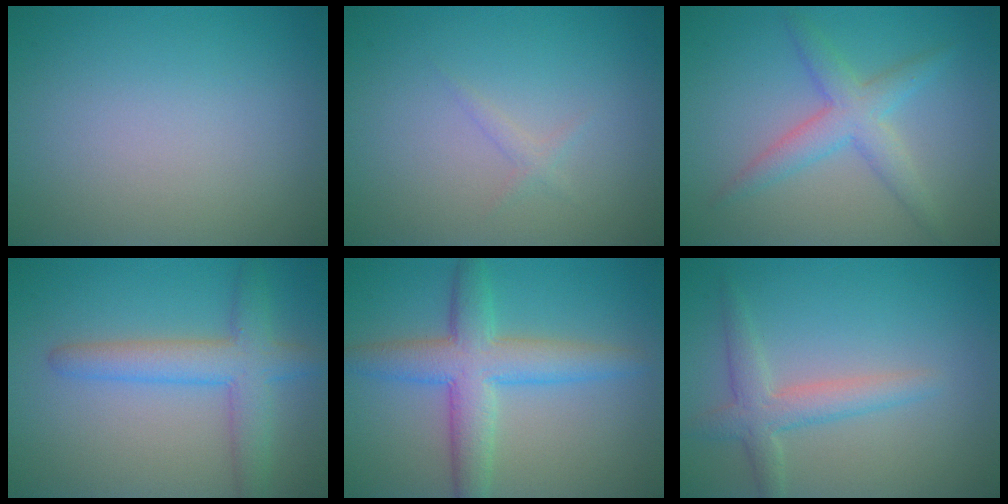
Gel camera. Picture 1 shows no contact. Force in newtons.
{"total": 0.8, "press": 0.8, "slide": 0.0}
{"total": 3.5, "press": 3.5, "slide": 0.1}
{"total": 4.5, "press": 4.5, "slide": 0.2}
{"total": 5.8, "press": 5.8, "slide": 0.0}
{"total": 2.9, "press": 2.9, "slide": 0.1}